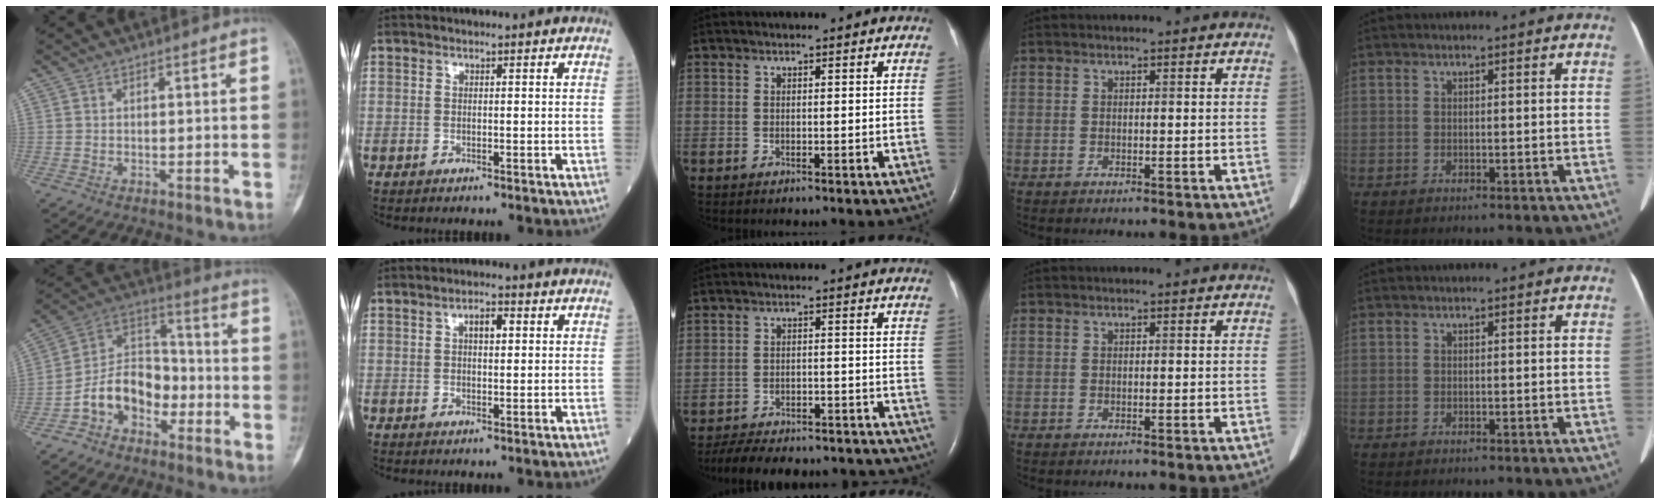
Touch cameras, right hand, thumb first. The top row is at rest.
{"thumb": {"total": 12.3, "force": [-5.1, 8.7, 7.0], "torque": [-0.097, 0.064, -0.101]}, "index": {"total": 3.1, "force": [0.9, 1.2, 2.7], "torque": [-0.048, 0.005, 0.014]}, "middle": {"total": 20.6, "force": [-18.6, 5.4, 7.0], "torque": [-0.130, -0.007, -0.240]}}